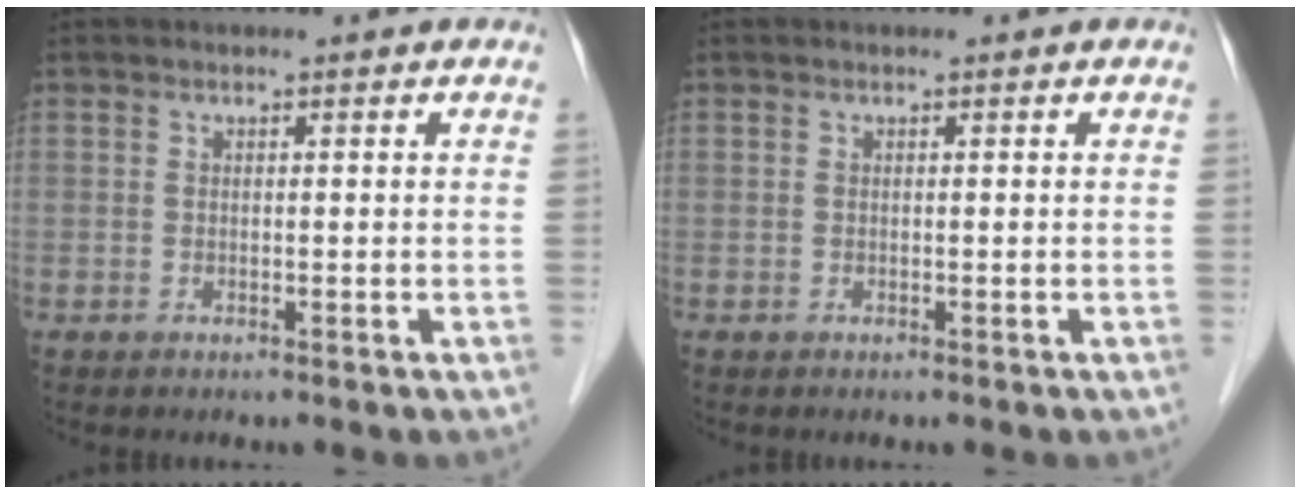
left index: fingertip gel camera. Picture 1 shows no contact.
{"total": 0.0}